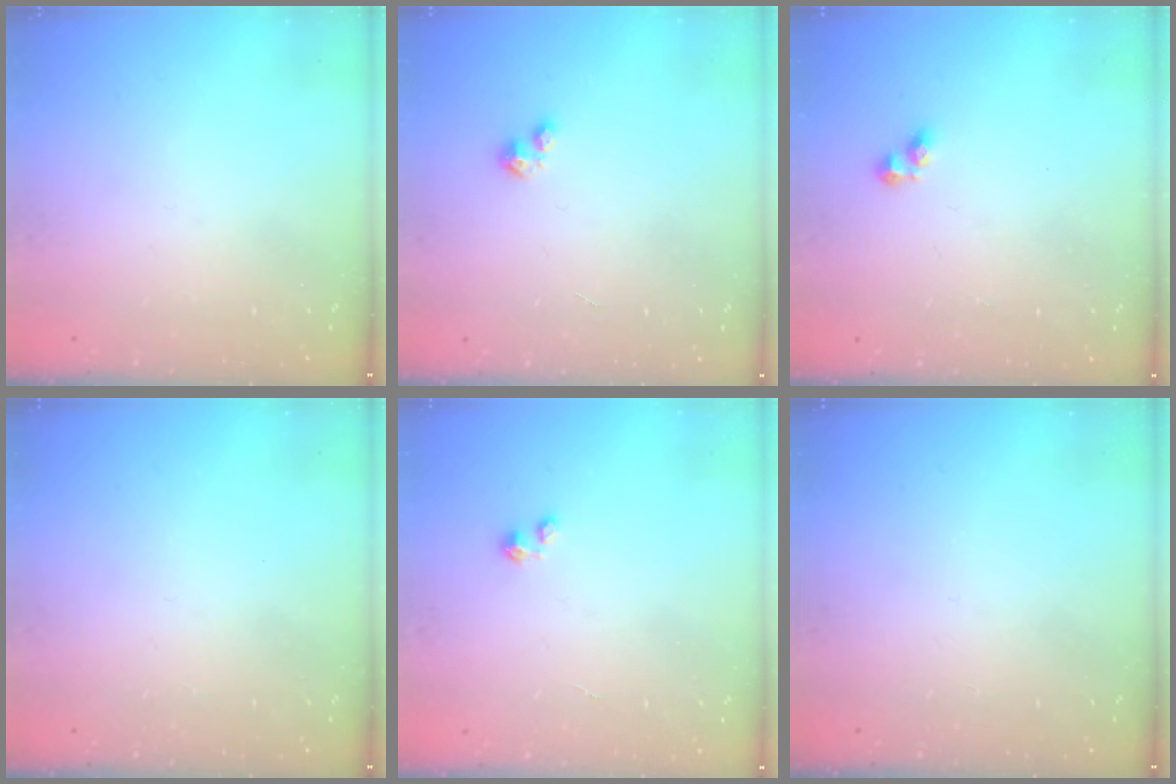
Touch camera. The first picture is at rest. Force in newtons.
{"total": 2.1, "press": 2.0, "slide": 0.5}
{"total": 2.8, "press": 2.8, "slide": 0.3}
{"total": 0.0}
{"total": 0.0}
{"total": 0.0}